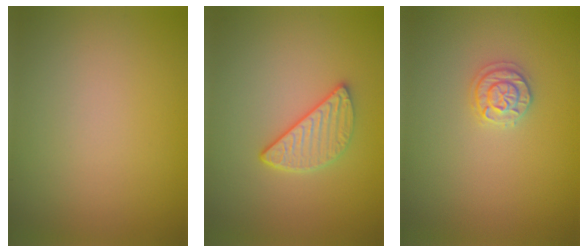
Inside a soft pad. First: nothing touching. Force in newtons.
{"total": 3.1, "press": 2.4, "slide": 1.9}
{"total": 1.8, "press": 1.8, "slide": 0.1}